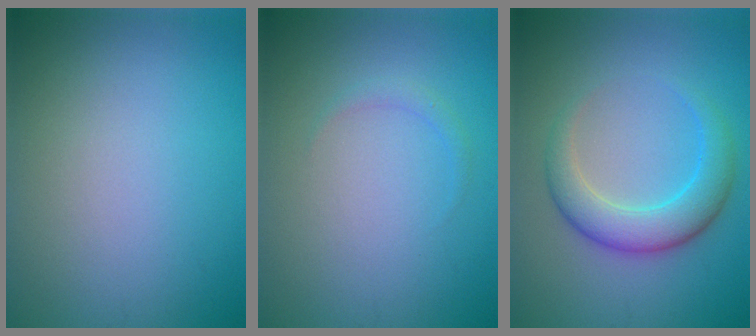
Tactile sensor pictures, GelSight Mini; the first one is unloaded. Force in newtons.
{"total": 0.8, "press": 0.8, "slide": 0.0}
{"total": 4.6, "press": 4.6, "slide": 0.1}